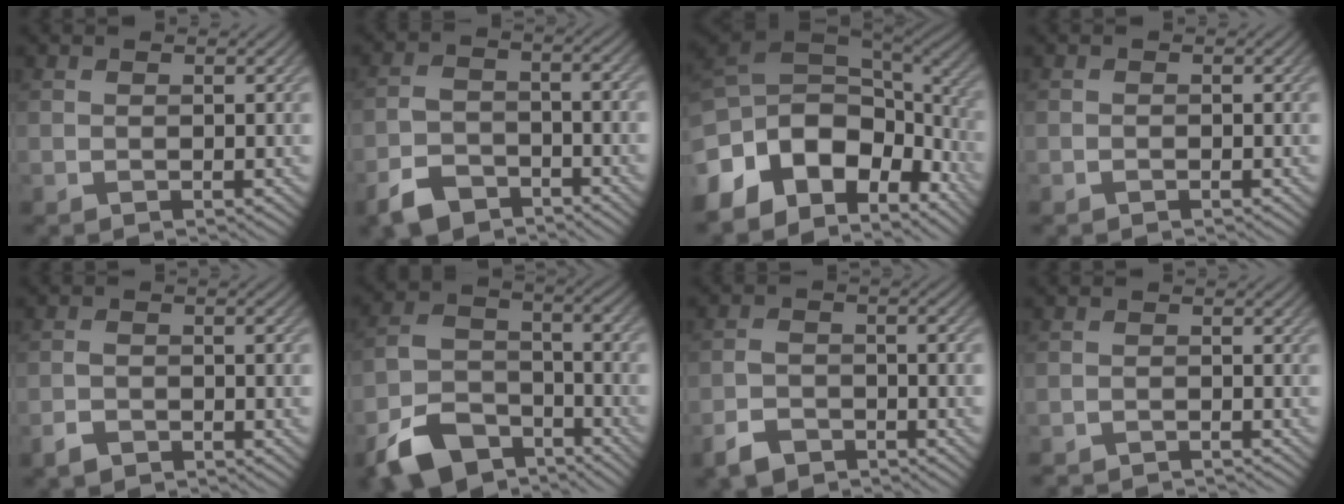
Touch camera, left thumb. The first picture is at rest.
{"total": 6.3, "force": [-4.8, 3.0, 2.8], "torque": [-0.060, -0.007, -0.101]}
{"total": 15.3, "force": [-5.2, 9.4, 10.9], "torque": [-0.254, -0.013, -0.088]}
{"total": 0.0}
{"total": 2.7, "force": [-2.0, 1.2, 1.4], "torque": [-0.026, 0.001, -0.043]}
{"total": 11.8, "force": [-8.1, 6.3, 5.9], "torque": [-0.132, -0.018, -0.156]}
{"total": 4.5, "force": [-3.4, 2.0, 2.0], "torque": [-0.040, -0.003, -0.073]}
{"total": 2.0, "force": [-2.0, 0.2, 0.1], "torque": [0.000, -0.001, -0.037]}